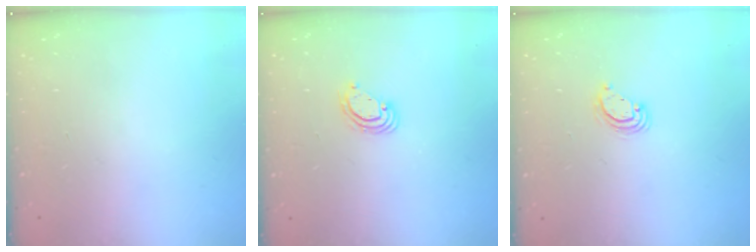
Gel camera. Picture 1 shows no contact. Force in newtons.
{"total": 3.7, "press": 3.7, "slide": 0.3}
{"total": 3.9, "press": 3.9, "slide": 0.4}